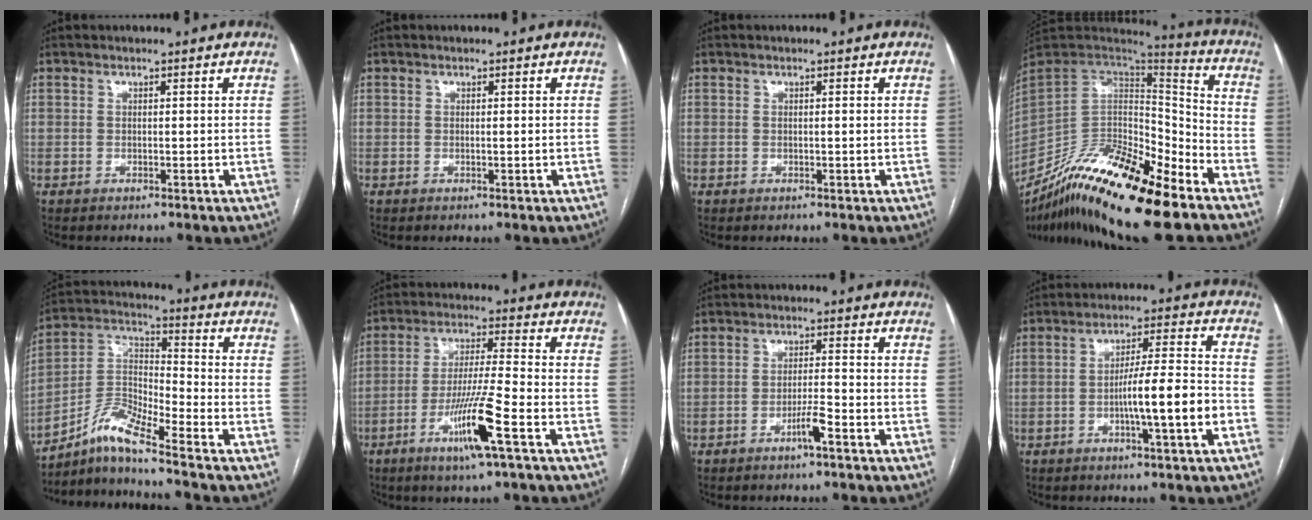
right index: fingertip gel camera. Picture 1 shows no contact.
{"total": 0.0}
{"total": 0.5, "force": [0.0, -0.1, 0.5], "torque": [-0.010, -0.001, 0.001]}
{"total": 23.9, "force": [-17.5, 4.1, 15.7], "torque": [-0.287, -0.014, -0.315]}
{"total": 8.7, "force": [-7.1, -0.3, 5.1], "torque": [-0.113, 0.010, -0.133]}
{"total": 10.8, "force": [-4.9, -0.8, 9.6], "torque": [-0.184, -0.015, -0.094]}
{"total": 3.6, "force": [-2.1, -0.2, 2.9], "torque": [-0.053, -0.003, -0.040]}
{"total": 9.8, "force": [-3.0, -0.1, 9.3], "torque": [-0.154, 0.008, -0.050]}